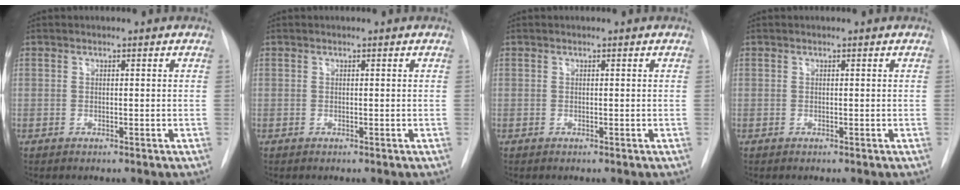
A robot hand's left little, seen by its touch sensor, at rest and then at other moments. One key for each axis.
{"total": 0.0}
{"total": 0.0}
{"total": 0.0}